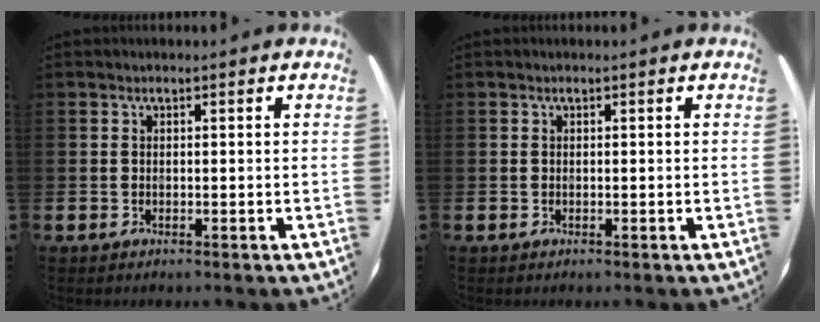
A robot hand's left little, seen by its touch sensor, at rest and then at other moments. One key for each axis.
{"total": 0.0}